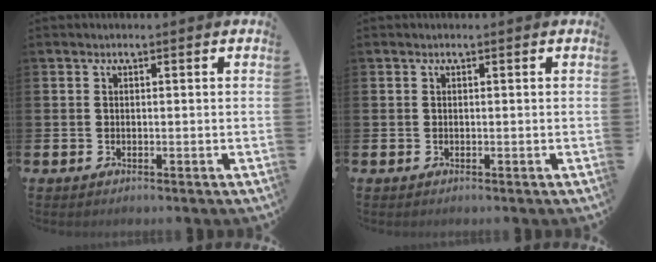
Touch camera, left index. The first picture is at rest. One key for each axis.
{"total": 0.0}